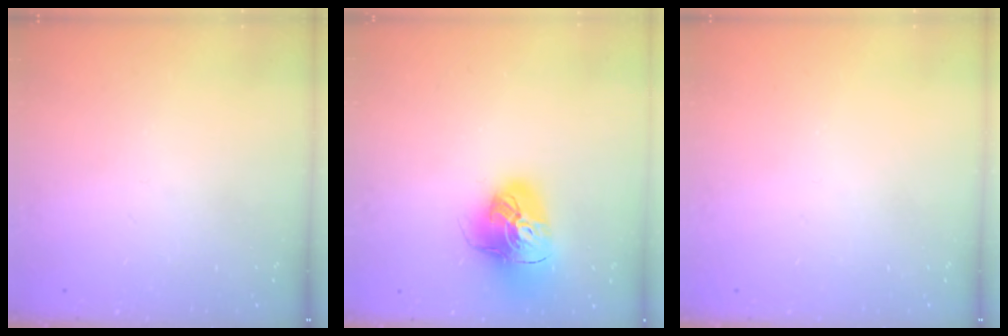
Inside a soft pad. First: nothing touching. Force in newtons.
{"total": 14.4, "press": 14.3, "slide": 1.8}
{"total": 0.0}